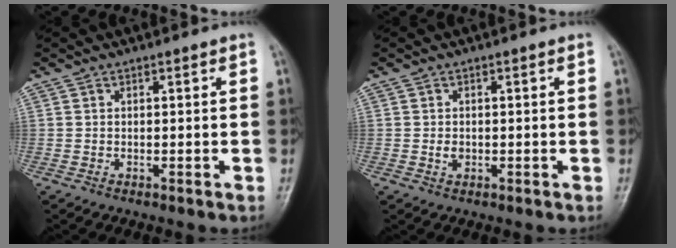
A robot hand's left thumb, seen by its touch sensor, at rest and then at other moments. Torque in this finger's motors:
{"motor_torque": [-0.11, 0.08, 0.07, 0.03, 0.00]}